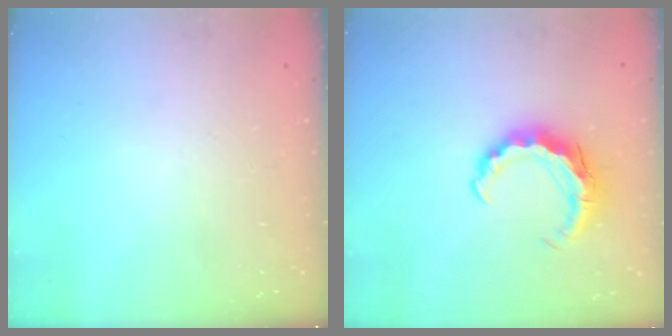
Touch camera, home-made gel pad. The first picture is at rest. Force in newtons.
{"total": 8.0, "press": 8.0, "slide": 0.2}